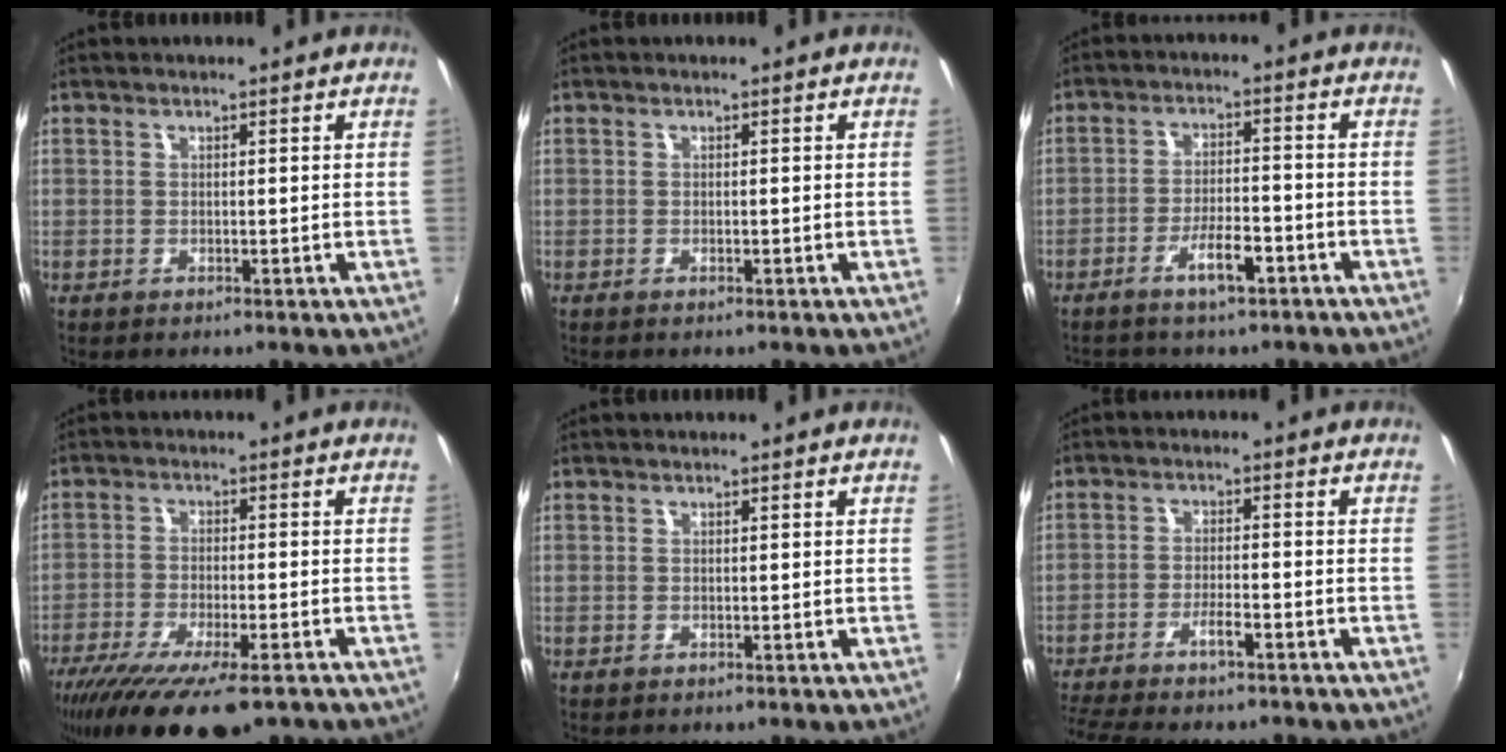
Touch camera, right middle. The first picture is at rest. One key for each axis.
{"total": 0.5, "fx": -0.4, "fy": 0.1, "fz": 0.3, "tx": -0.004, "ty": 0.000, "tz": -0.008}
{"total": 5.8, "fx": -4.1, "fy": 1.9, "fz": 3.6, "tx": -0.075, "ty": 0.006, "tz": -0.065}
{"total": 17.0, "fx": -12.2, "fy": 4.5, "fz": 10.9, "tx": -0.216, "ty": -0.060, "tz": -0.197}
{"total": 0.0}
{"total": 9.5, "fx": -8.1, "fy": 1.1, "fz": 4.8, "tx": -0.115, "ty": -0.012, "tz": -0.135}